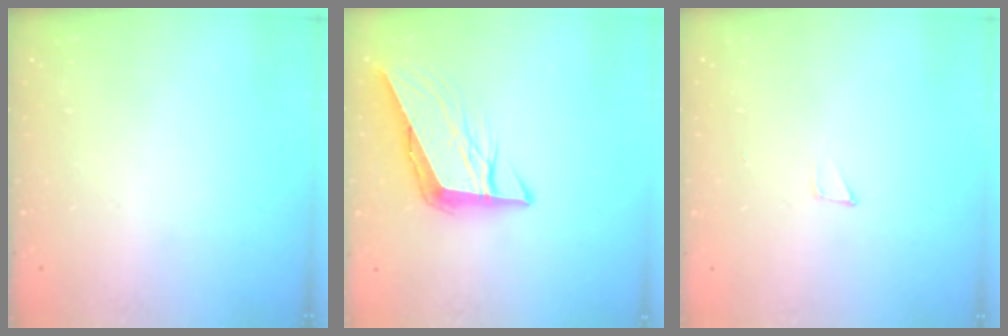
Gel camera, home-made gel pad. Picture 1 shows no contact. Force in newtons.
{"total": 9.2, "press": 9.1, "slide": 0.8}
{"total": 3.2, "press": 3.2, "slide": 0.3}